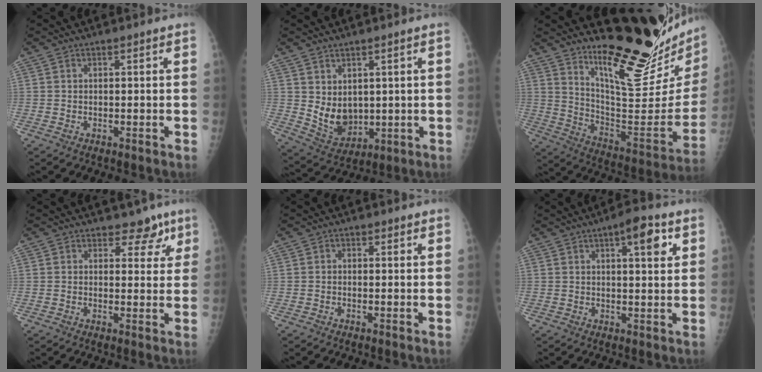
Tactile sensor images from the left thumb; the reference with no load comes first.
{"total": 7.6, "force": [1.3, 5.5, 5.1], "torque": [-0.064, -0.025, 0.050]}
{"total": 26.5, "force": [20.6, 5.1, 15.9], "torque": [-0.203, -0.177, 0.304]}
{"total": 4.5, "force": [3.0, 3.0, 1.7], "torque": [0.016, -0.012, 0.031]}
{"total": 0.6, "force": [-0.1, 0.4, 0.4], "torque": [0.000, 0.001, -0.008]}
{"total": 6.8, "force": [2.9, 2.1, 5.8], "torque": [-0.068, -0.007, 0.035]}